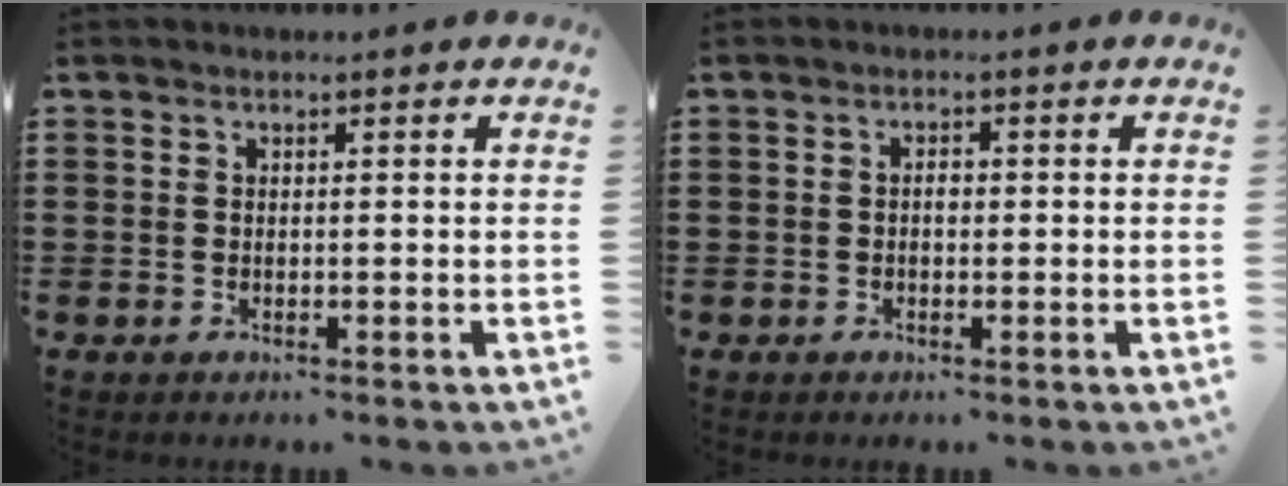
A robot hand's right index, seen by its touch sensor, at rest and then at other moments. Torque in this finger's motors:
{"motor_torque": [2.14, 0.00, 0.04, 0.02]}